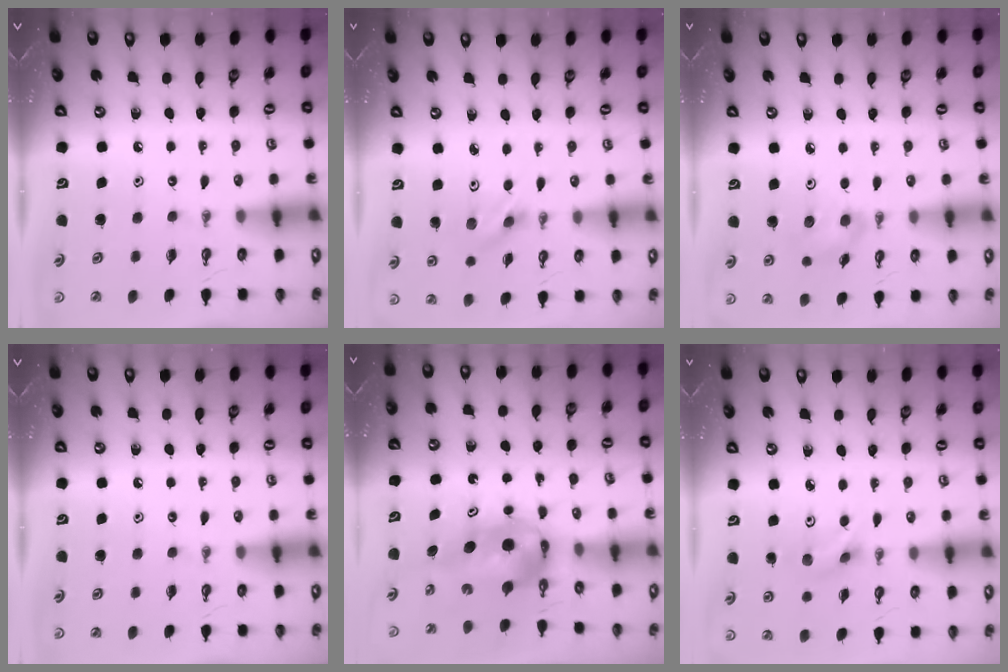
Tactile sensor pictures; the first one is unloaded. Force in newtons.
{"total": 2.6, "press": 2.4, "slide": 0.8}
{"total": 6.0, "press": 5.6, "slide": 2.4}
{"total": 0.0}
{"total": 5.7, "press": 5.7, "slide": 0.2}
{"total": 5.4, "press": 5.4, "slide": 0.9}